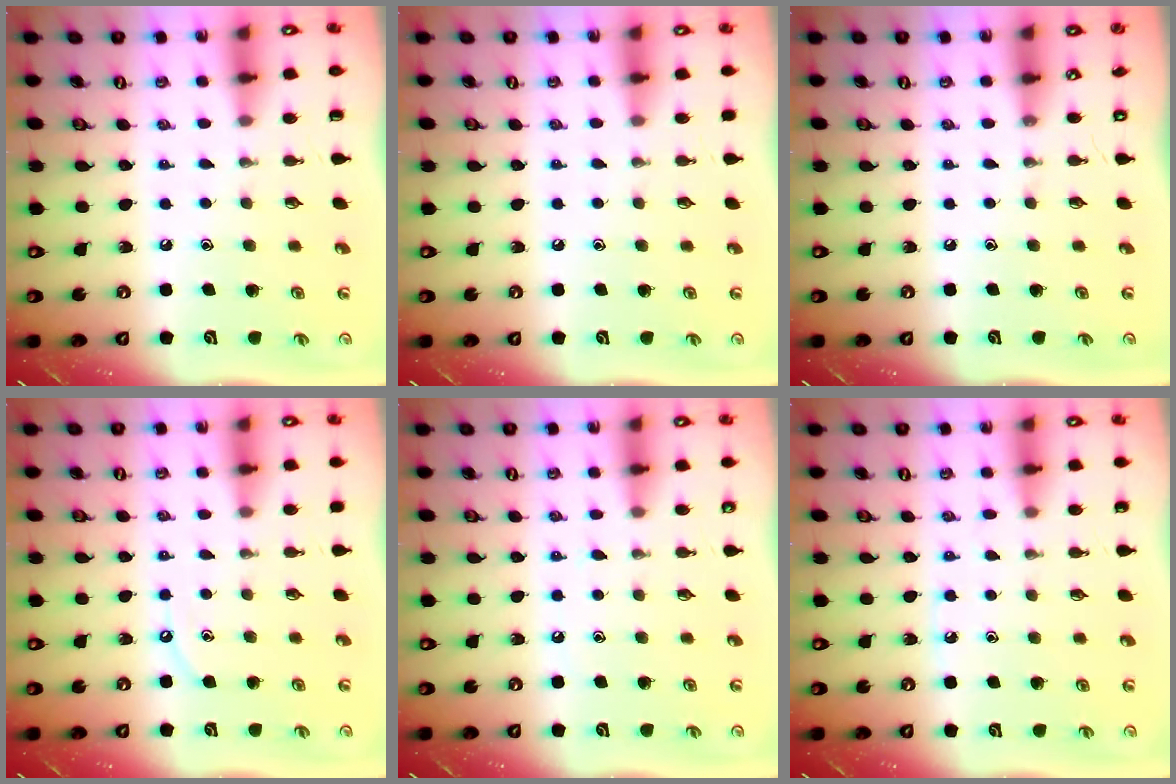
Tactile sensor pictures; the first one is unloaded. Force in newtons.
{"total": 2.8, "press": 2.8, "slide": 0.4}
{"total": 0.0}
{"total": 4.2, "press": 4.2, "slide": 0.6}
{"total": 6.7, "press": 6.7, "slide": 0.9}
{"total": 5.9, "press": 5.8, "slide": 0.7}